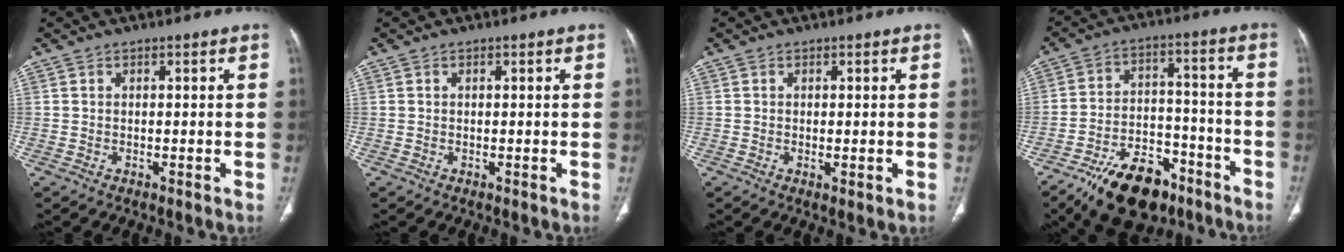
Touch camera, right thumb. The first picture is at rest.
{"total": 0.0}
{"total": 1.1, "force": [-0.2, 0.3, 1.0], "torque": [-0.020, -0.005, -0.001]}
{"total": 16.6, "force": [-11.0, 8.6, 9.0], "torque": [-0.117, 0.070, -0.177]}